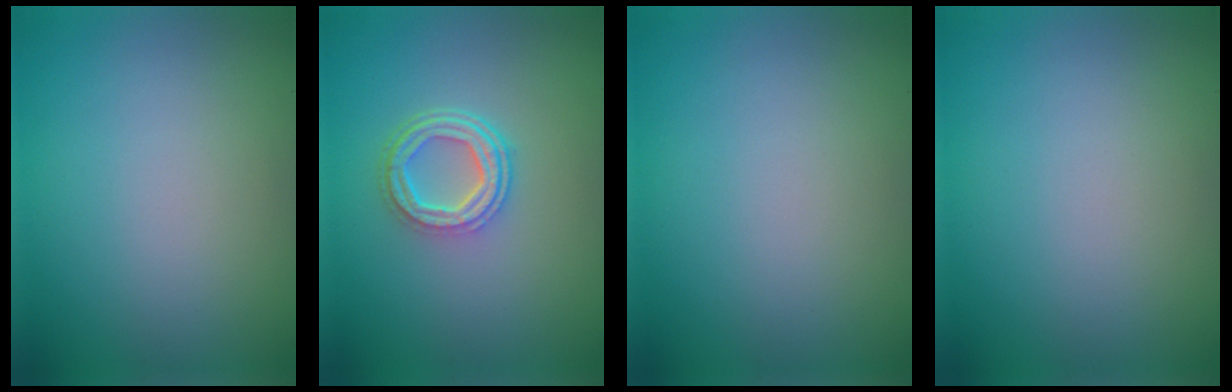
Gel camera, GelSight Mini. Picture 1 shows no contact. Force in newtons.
{"total": 3.9, "press": 2.9, "slide": 2.6}
{"total": 0.0}
{"total": 0.0}